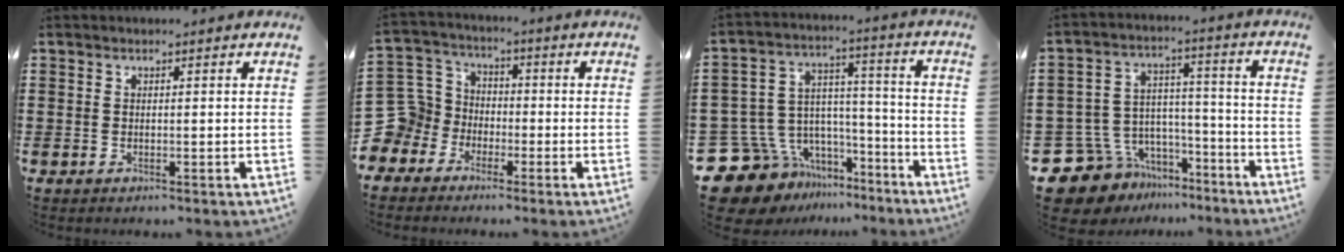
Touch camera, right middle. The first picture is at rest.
{"total": 8.8, "force": [-2.3, 8.4, 1.6], "torque": [-0.095, 0.005, -0.049]}
{"total": 10.4, "force": [-7.9, 6.7, 1.4], "torque": [-0.068, 0.006, -0.147]}
{"total": 9.6, "force": [-8.0, 5.3, 0.9], "torque": [-0.053, 0.005, -0.153]}